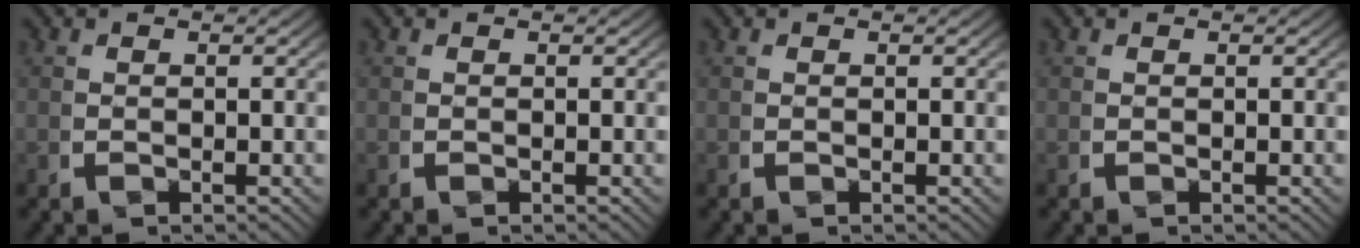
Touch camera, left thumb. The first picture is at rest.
{"total": 0.0}
{"total": 0.0}
{"total": 0.0}